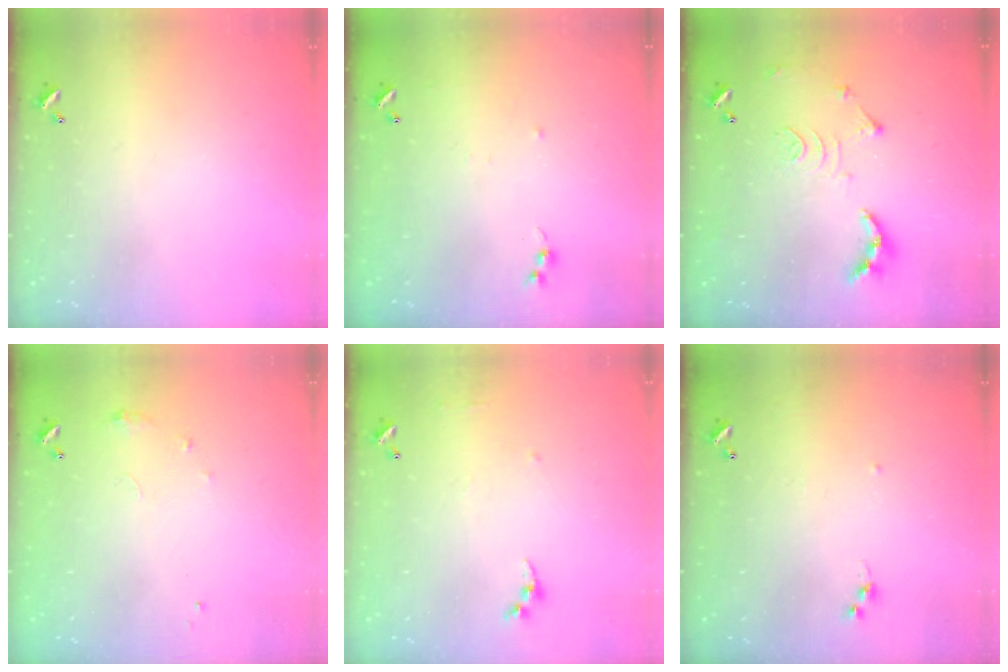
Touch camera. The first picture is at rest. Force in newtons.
{"total": 5.8, "press": 5.7, "slide": 0.8}
{"total": 12.0, "press": 11.9, "slide": 1.3}
{"total": 6.0, "press": 5.9, "slide": 0.8}
{"total": 5.3, "press": 5.2, "slide": 0.6}
{"total": 6.0, "press": 6.0, "slide": 0.7}